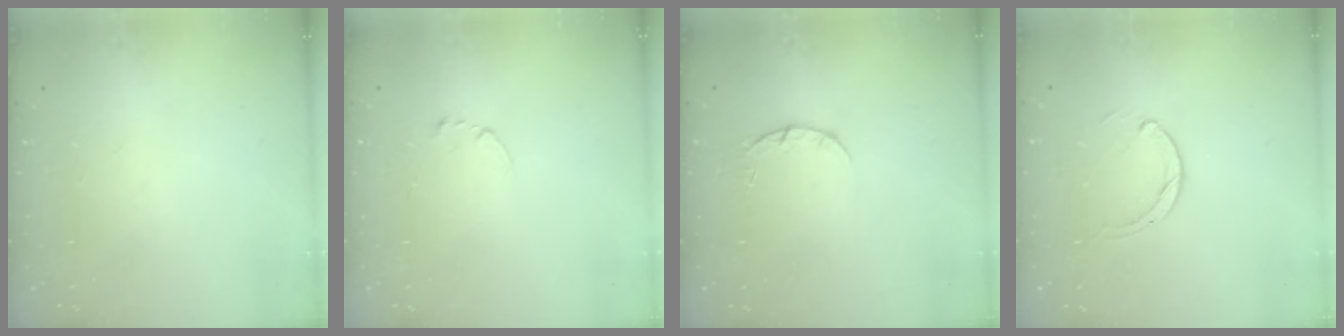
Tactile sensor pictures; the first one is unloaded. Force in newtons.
{"total": 2.3, "press": 2.3, "slide": 0.2}
{"total": 2.3, "press": 2.3, "slide": 0.3}
{"total": 2.5, "press": 2.5, "slide": 0.3}